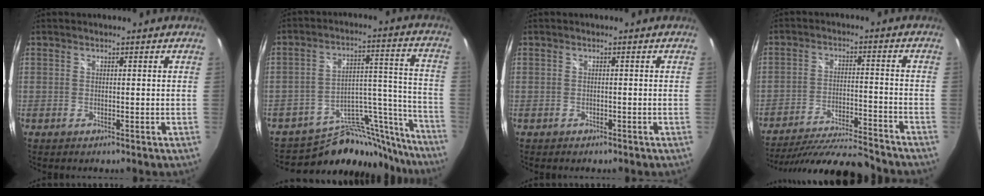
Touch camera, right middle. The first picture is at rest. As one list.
[{"total": 19.6, "force": [-18.2, 6.2, 3.4], "torque": [-0.037, 0.064, -0.263]}, {"total": 0.9, "force": [-0.7, 0.6, 0.1], "torque": [-0.007, -0.002, -0.010]}, {"total": 18.4, "force": [-16.9, 1.5, 7.1], "torque": [-0.140, -0.027, -0.261]}]